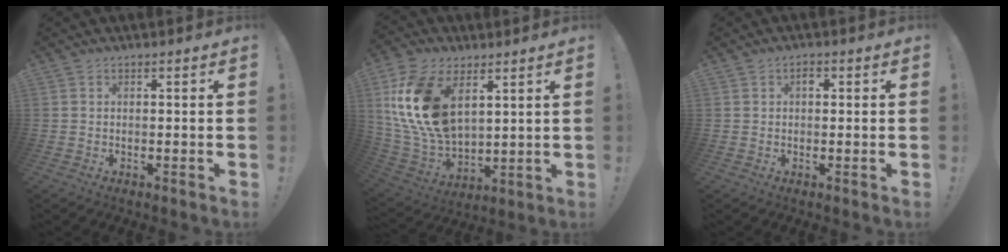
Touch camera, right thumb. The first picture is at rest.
{"total": 19.9, "force": [7.3, 12.5, 13.6], "torque": [-0.290, -0.037, 0.137]}
{"total": 1.5, "force": [0.4, 1.2, 0.9], "torque": [-0.007, 0.003, 0.003]}